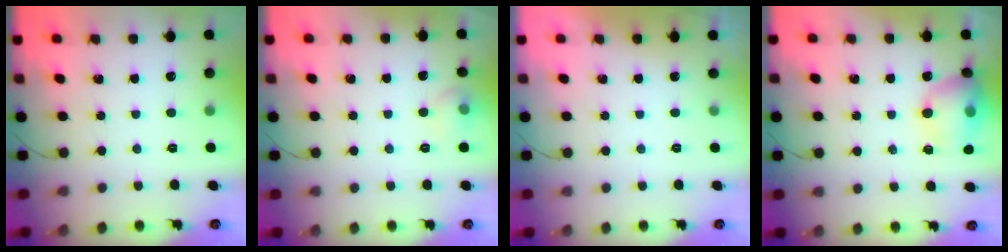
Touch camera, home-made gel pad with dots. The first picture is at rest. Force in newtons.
{"total": 7.0, "press": 6.8, "slide": 1.9}
{"total": 0.0}
{"total": 14.3, "press": 14.1, "slide": 2.4}